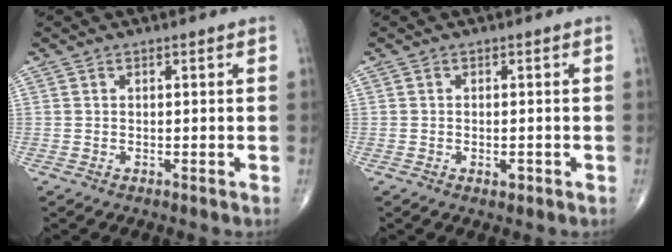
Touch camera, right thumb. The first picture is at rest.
{"total": 1.5, "force": [-0.6, 0.7, 1.2], "torque": [-0.016, -0.001, -0.008]}